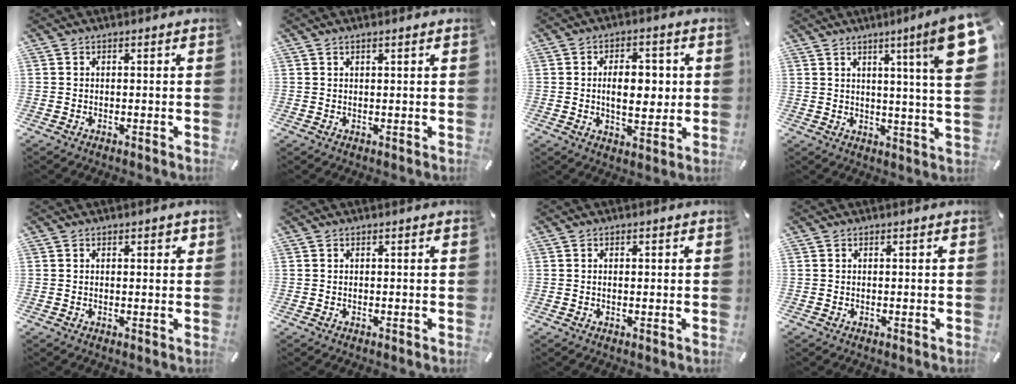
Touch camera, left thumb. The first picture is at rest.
{"total": 1.0, "force": [0.5, 0.0, 0.8], "torque": [-0.015, -0.001, 0.009]}
{"total": 9.5, "force": [0.6, 5.6, 7.7], "torque": [-0.105, 0.003, 0.006]}
{"total": 14.6, "force": [5.9, 0.2, 13.4], "torque": [-0.202, -0.035, 0.080]}
{"total": 1.2, "force": [0.5, 0.6, 0.9], "torque": [-0.011, 0.000, 0.007]}
{"total": 0.0}
{"total": 0.8, "force": [0.0, 0.5, 0.6], "torque": [-0.013, 0.003, -0.002]}
{"total": 0.0}